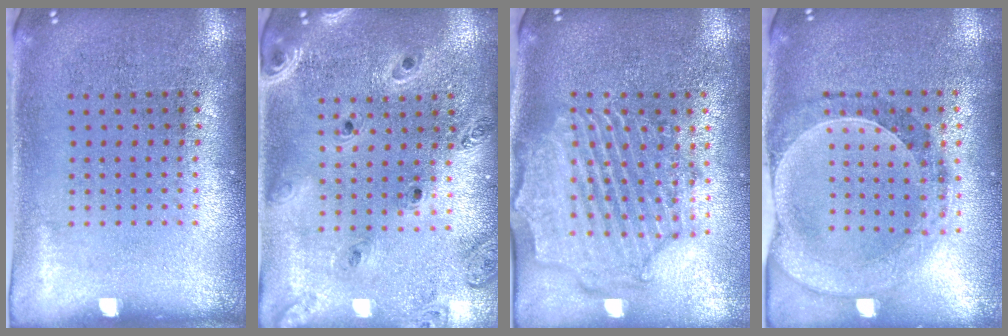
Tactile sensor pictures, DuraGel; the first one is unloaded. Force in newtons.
{"total": 1.4, "press": 1.3, "slide": 0.2}
{"total": 2.3, "press": 2.2, "slide": 0.8}
{"total": 0.6, "press": 0.6, "slide": 0.2}